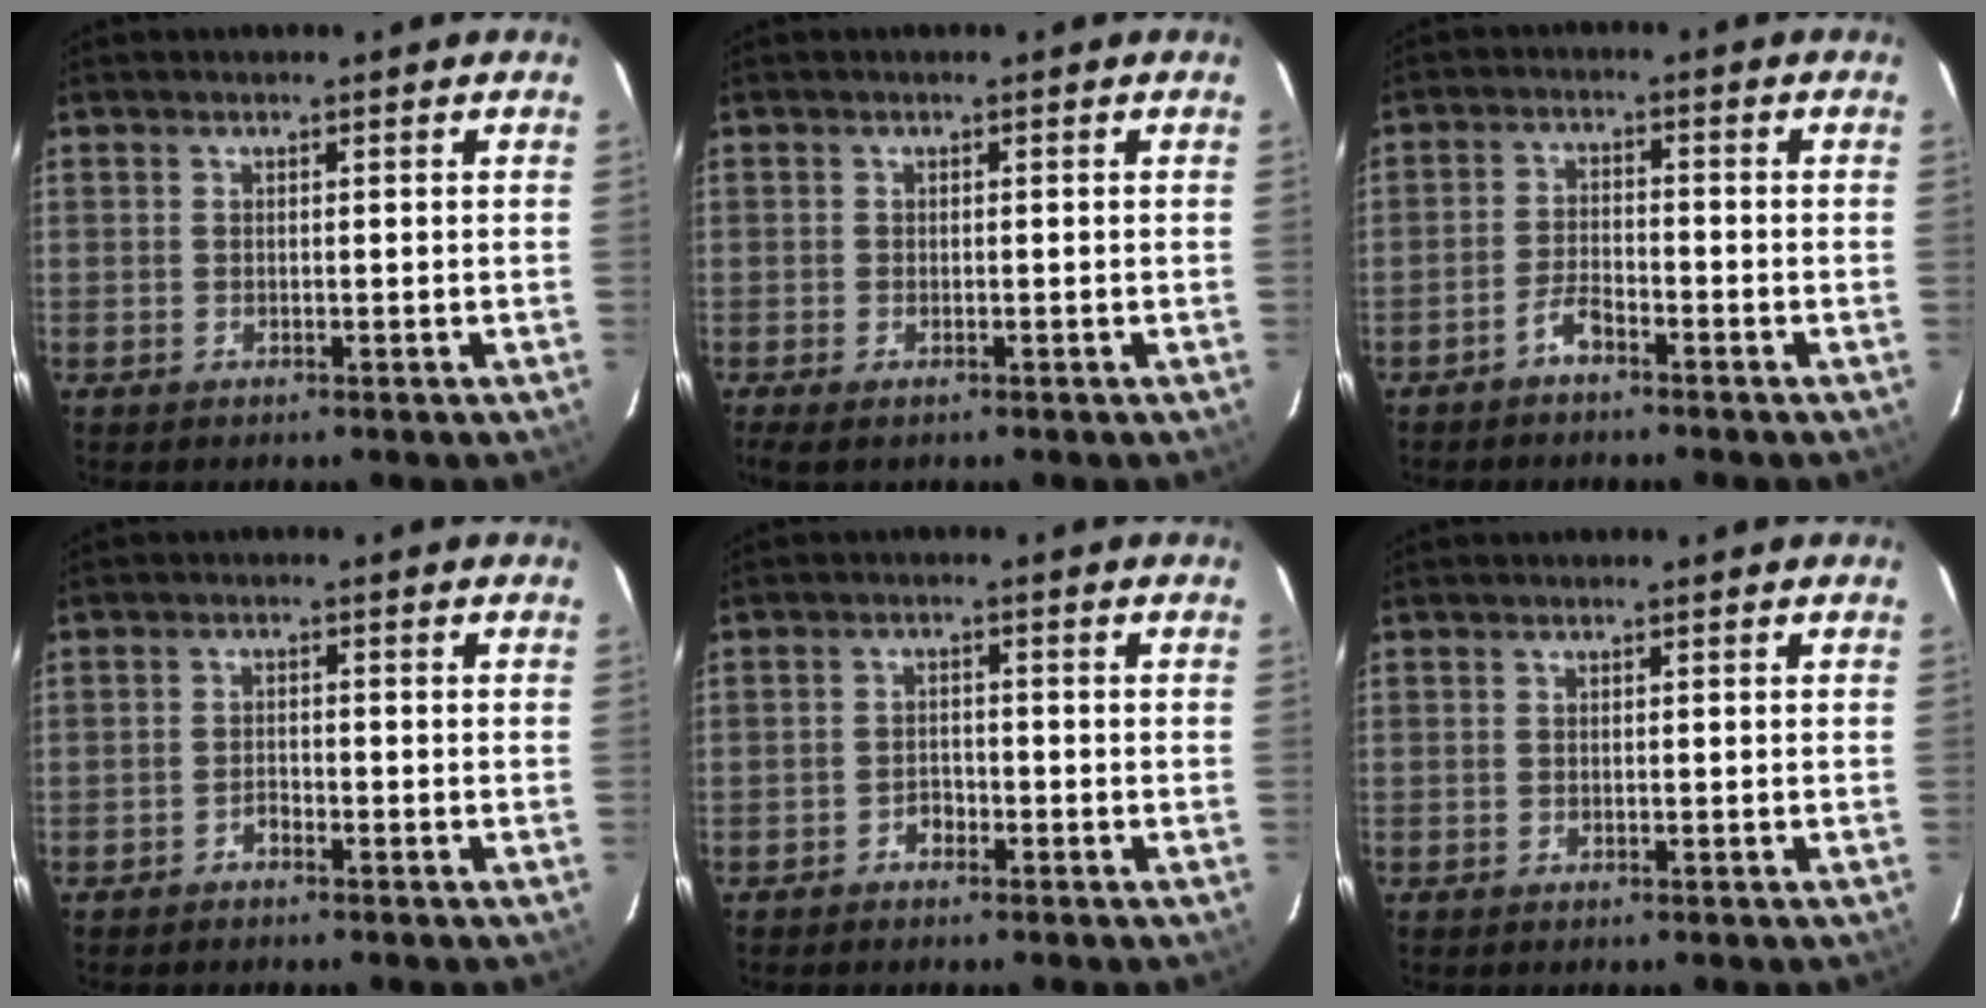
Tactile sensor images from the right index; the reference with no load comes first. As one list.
[{"total": 0.7, "force": [-0.5, 0.4, 0.4], "torque": [-0.008, -0.003, -0.008]}, {"total": 3.3, "force": [-2.7, 0.9, 1.7], "torque": [-0.048, 0.009, -0.054]}, {"total": 1.4, "force": [-1.2, 0.5, 0.3], "torque": [-0.006, 0.003, -0.023]}, {"total": 2.0, "force": [-1.5, 1.2, 0.5], "torque": [-0.010, 0.006, -0.025]}, {"total": 0.0}]